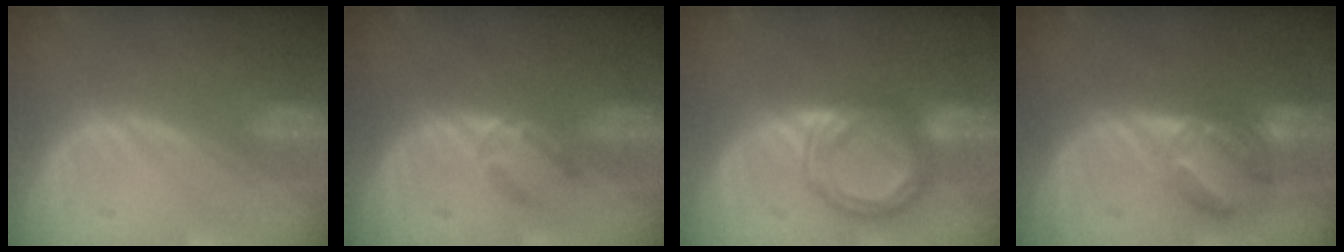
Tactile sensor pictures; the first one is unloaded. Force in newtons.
{"total": 2.5, "press": 2.3, "slide": 1.0}
{"total": 7.1, "press": 7.1, "slide": 0.5}
{"total": 7.1, "press": 6.1, "slide": 3.6}